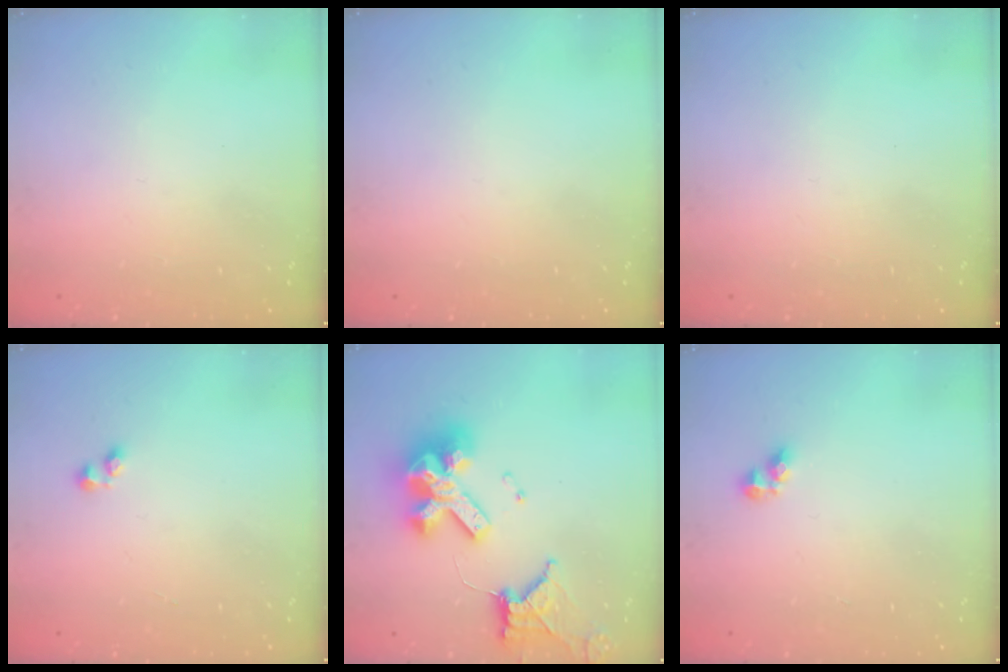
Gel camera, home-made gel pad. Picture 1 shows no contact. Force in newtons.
{"total": 0.0}
{"total": 0.0}
{"total": 1.1, "press": 0.9, "slide": 0.7}
{"total": 17.1, "press": 17.0, "slide": 2.0}
{"total": 4.4, "press": 4.4, "slide": 0.3}